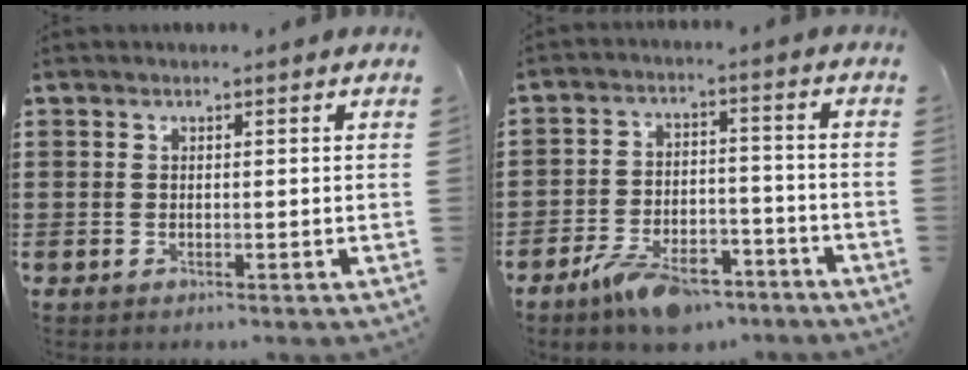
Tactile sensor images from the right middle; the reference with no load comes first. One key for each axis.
{"total": 7.3, "fx": -5.7, "fy": 2.3, "fz": 3.9, "tx": -0.083, "ty": 0.006, "tz": -0.108}